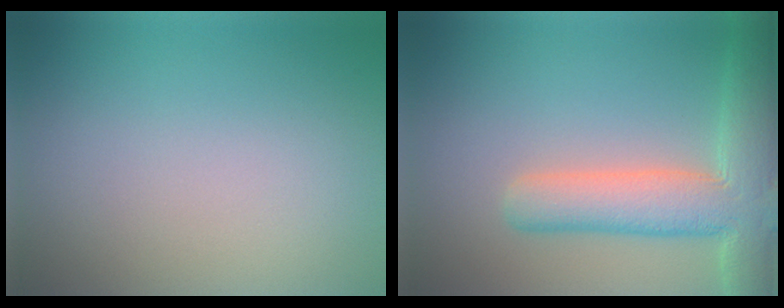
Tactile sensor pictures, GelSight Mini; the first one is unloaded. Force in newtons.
{"total": 7.6, "press": 7.6, "slide": 0.6}